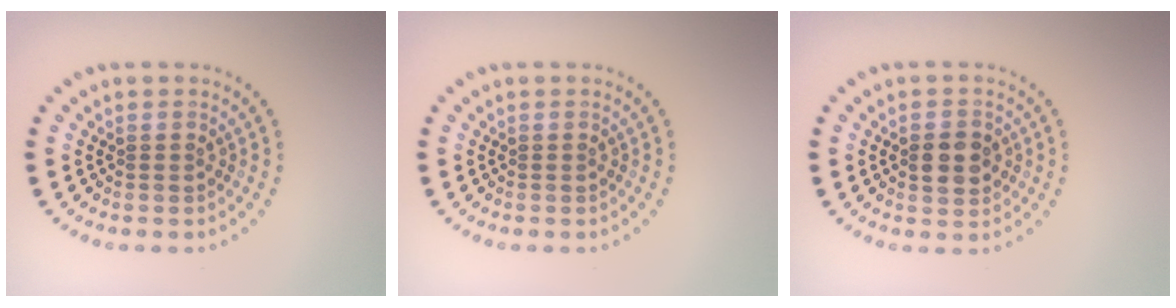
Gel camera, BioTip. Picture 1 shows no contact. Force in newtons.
{"total": 0.0}
{"total": 2.8, "press": 2.8, "slide": 0.3}